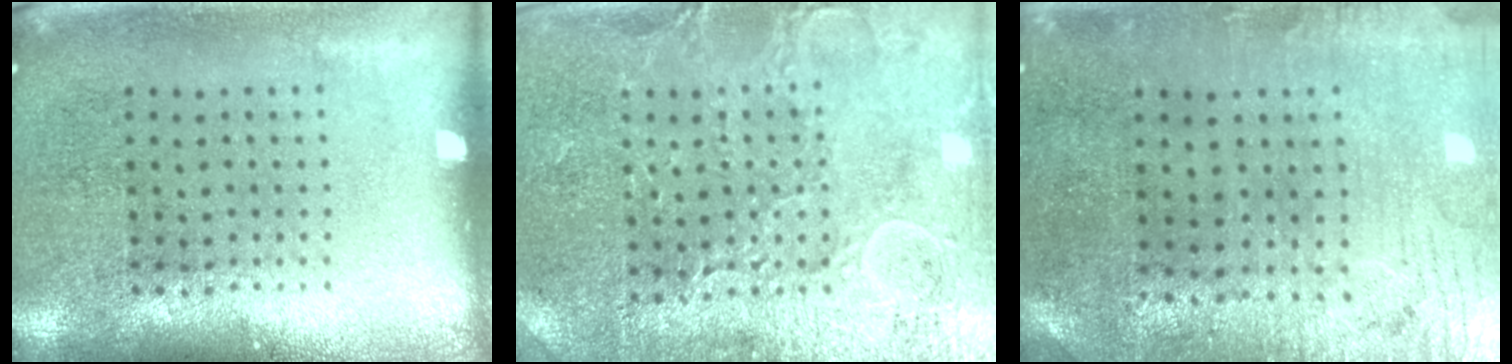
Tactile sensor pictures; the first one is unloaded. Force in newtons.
{"total": 3.2, "press": 3.2, "slide": 0.5}
{"total": 0.6, "press": 0.4, "slide": 0.5}